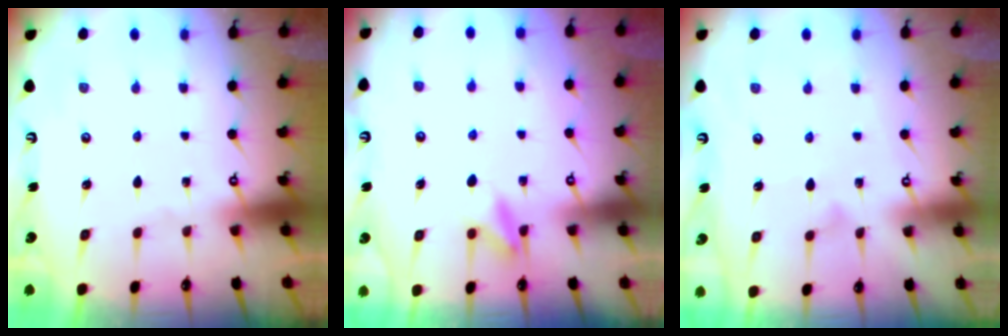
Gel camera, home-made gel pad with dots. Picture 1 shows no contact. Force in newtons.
{"total": 7.0, "press": 6.9, "slide": 1.0}
{"total": 4.8, "press": 4.8, "slide": 0.4}